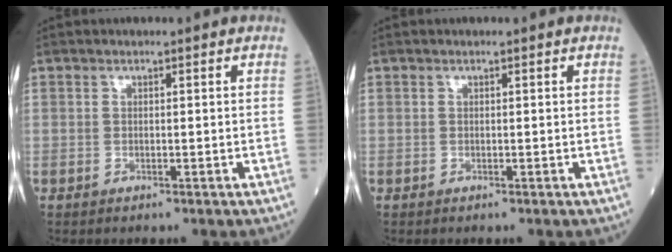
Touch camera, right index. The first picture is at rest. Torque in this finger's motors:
{"motor_torque": [0.00, 0.00, 0.00, 0.00]}